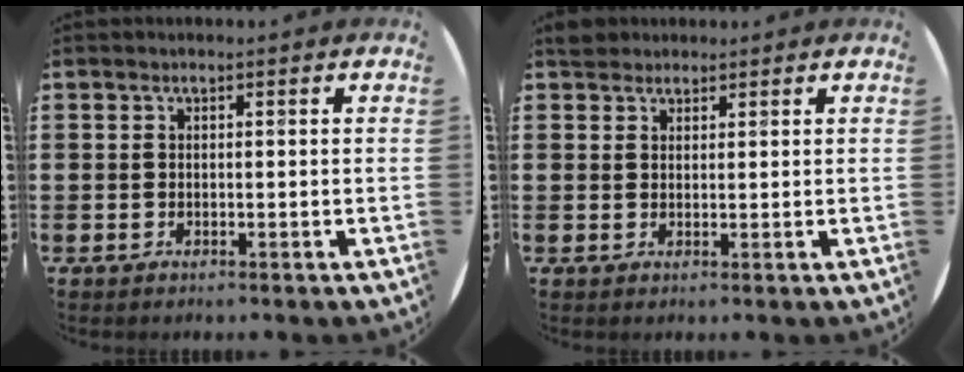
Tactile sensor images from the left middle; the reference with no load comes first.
{"total": 2.1, "force": [1.9, 0.9, 0.2], "torque": [0.001, 0.003, 0.036]}